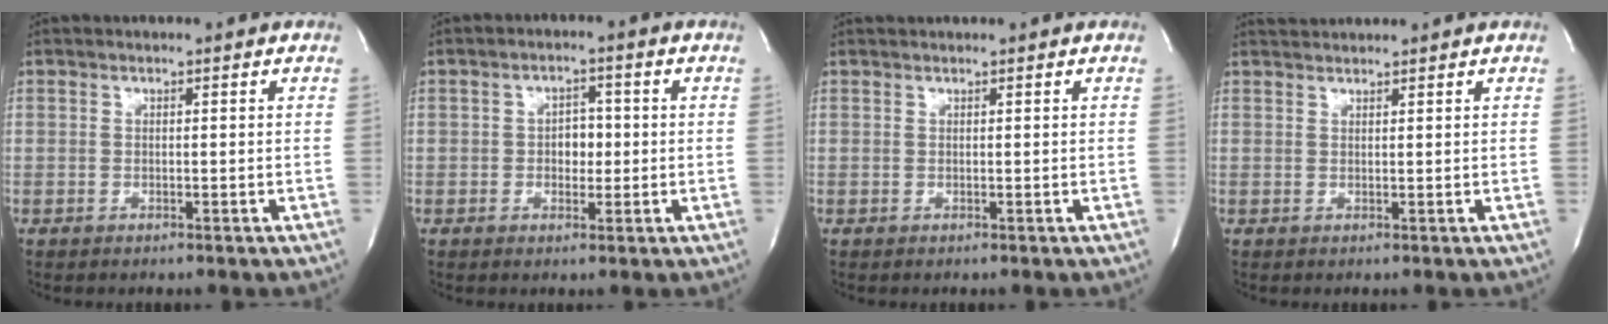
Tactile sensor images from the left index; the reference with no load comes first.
{"total": 3.4, "force": [-0.2, 2.2, 2.6], "torque": [-0.033, 0.009, -0.001]}
{"total": 1.1, "force": [1.0, -0.2, 0.3], "torque": [-0.004, 0.016, 0.024]}
{"total": 2.2, "force": [2.2, -0.5, 0.0], "torque": [-0.001, 0.018, 0.047]}